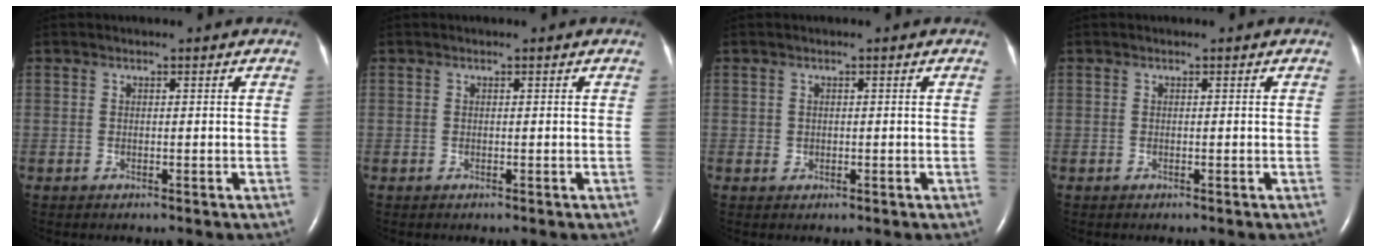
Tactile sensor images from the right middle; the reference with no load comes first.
{"total": 0.0}
{"total": 0.8, "force": [0.1, 0.8, 0.1], "torque": [0.001, 0.002, 0.003]}
{"total": 0.0}